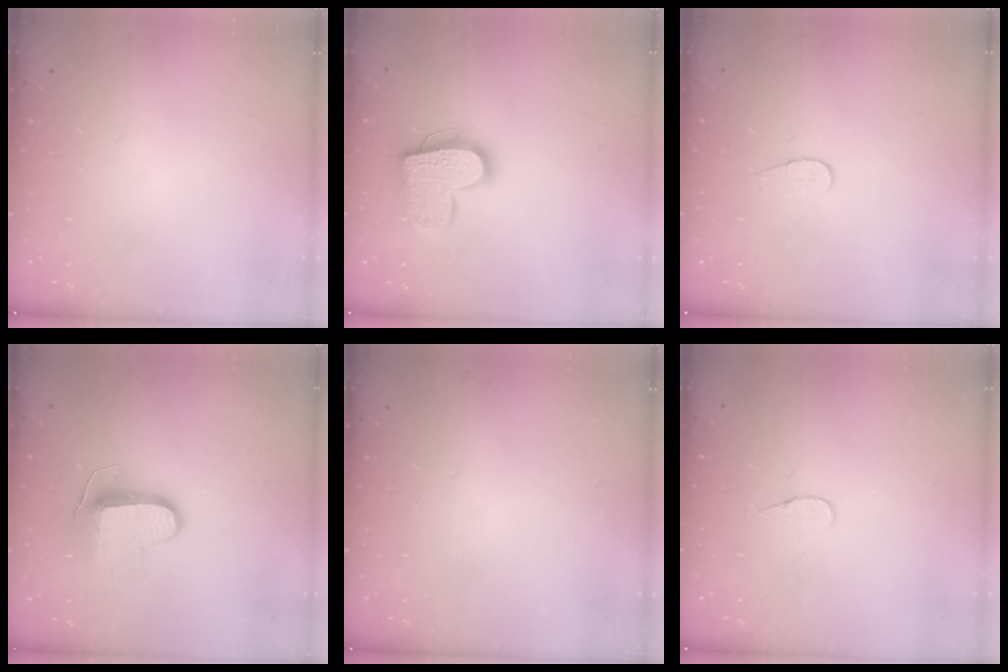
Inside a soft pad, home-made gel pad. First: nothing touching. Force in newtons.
{"total": 16.1, "press": 16.1, "slide": 0.9}
{"total": 4.7, "press": 4.6, "slide": 0.4}
{"total": 10.5, "press": 10.4, "slide": 1.2}
{"total": 0.0}
{"total": 4.0, "press": 4.0, "slide": 0.4}